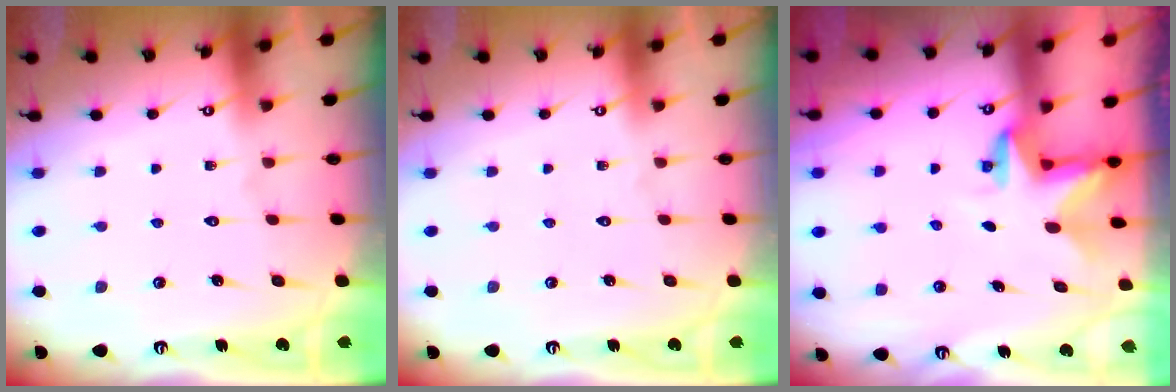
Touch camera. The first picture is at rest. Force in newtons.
{"total": 0.0}
{"total": 2.9, "press": 2.9, "slide": 0.2}